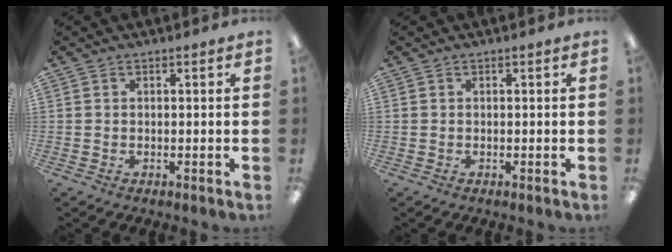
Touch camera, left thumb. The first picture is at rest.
{"total": 0.0}